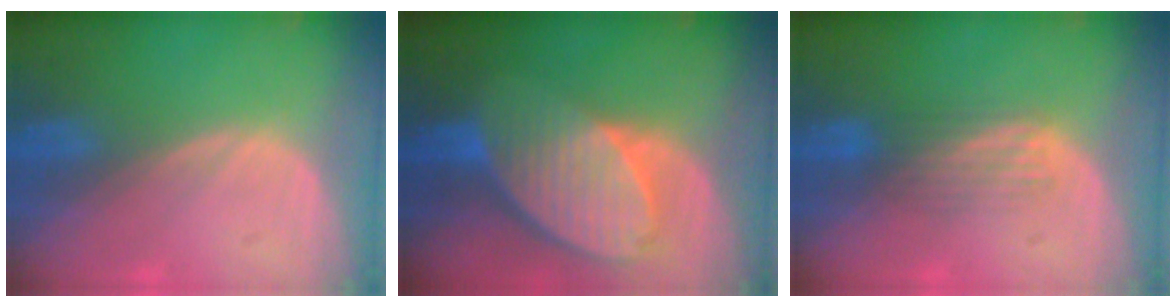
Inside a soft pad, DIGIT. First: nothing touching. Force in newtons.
{"total": 10.3, "press": 8.9, "slide": 5.2}
{"total": 3.4, "press": 3.4, "slide": 0.2}